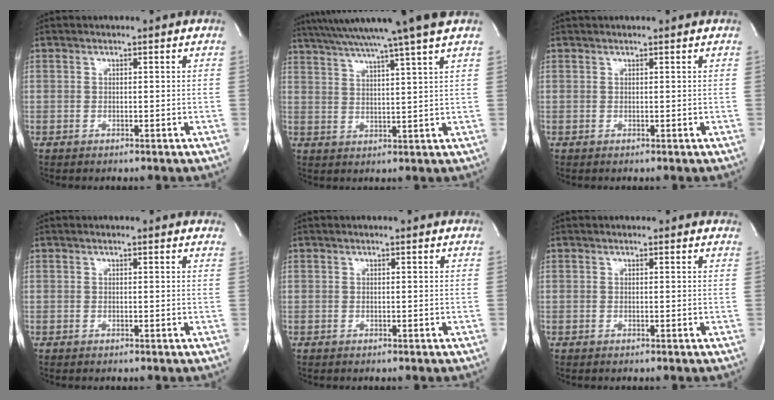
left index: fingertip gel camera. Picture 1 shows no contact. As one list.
[{"total": 15.8, "force": [13.1, -2.2, 8.5], "torque": [-0.151, -0.006, 0.185]}, {"total": 2.3, "force": [2.2, 0.1, 0.8], "torque": [-0.011, 0.022, 0.025]}, {"total": 4.8, "force": [4.4, 1.0, 1.7], "torque": [-0.020, 0.006, 0.033]}, {"total": 1.7, "force": [1.6, 0.2, 0.6], "torque": [-0.015, 0.008, 0.011]}, {"total": 4.1, "force": [3.7, 1.3, 0.9], "torque": [-0.010, 0.008, 0.029]}]